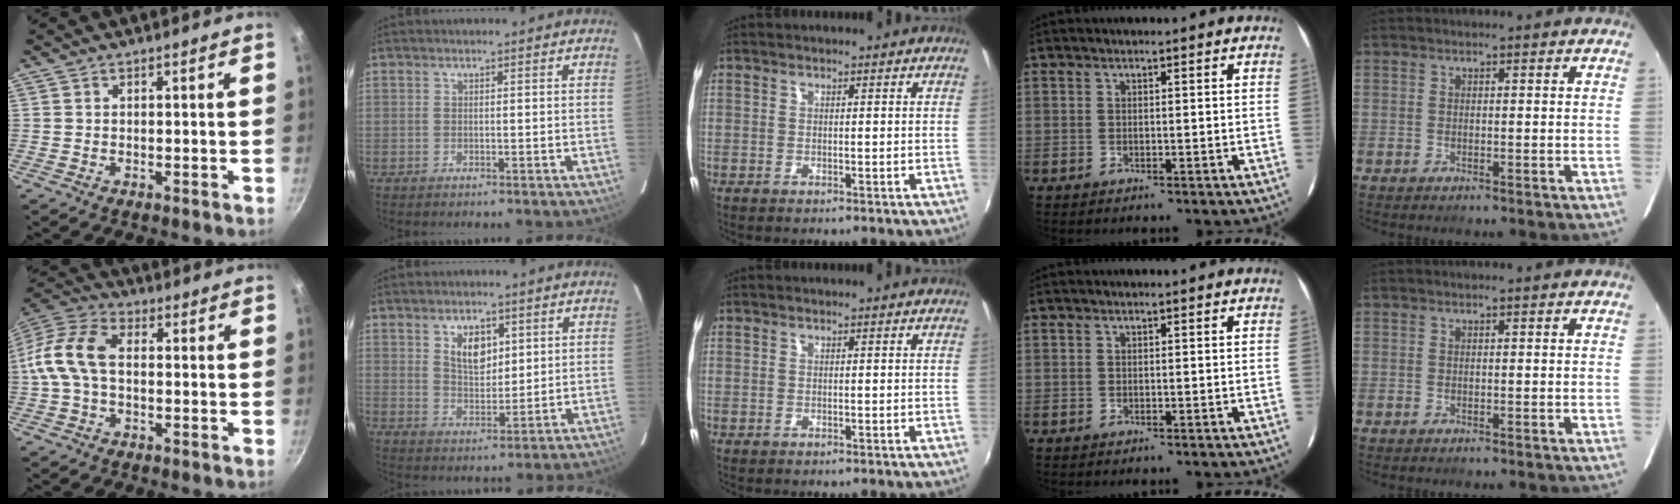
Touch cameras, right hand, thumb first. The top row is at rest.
{"thumb": {"total": 11.8, "force": [-0.3, 7.4, 9.1], "torque": [-0.176, 0.039, -0.025]}, "index": {"total": 6.6, "force": [2.7, 3.9, 4.6], "torque": [-0.074, 0.004, 0.054]}, "middle": {"total": 1.0, "force": [0.4, -0.9, -0.3], "torque": [0.011, -0.003, 0.006]}}